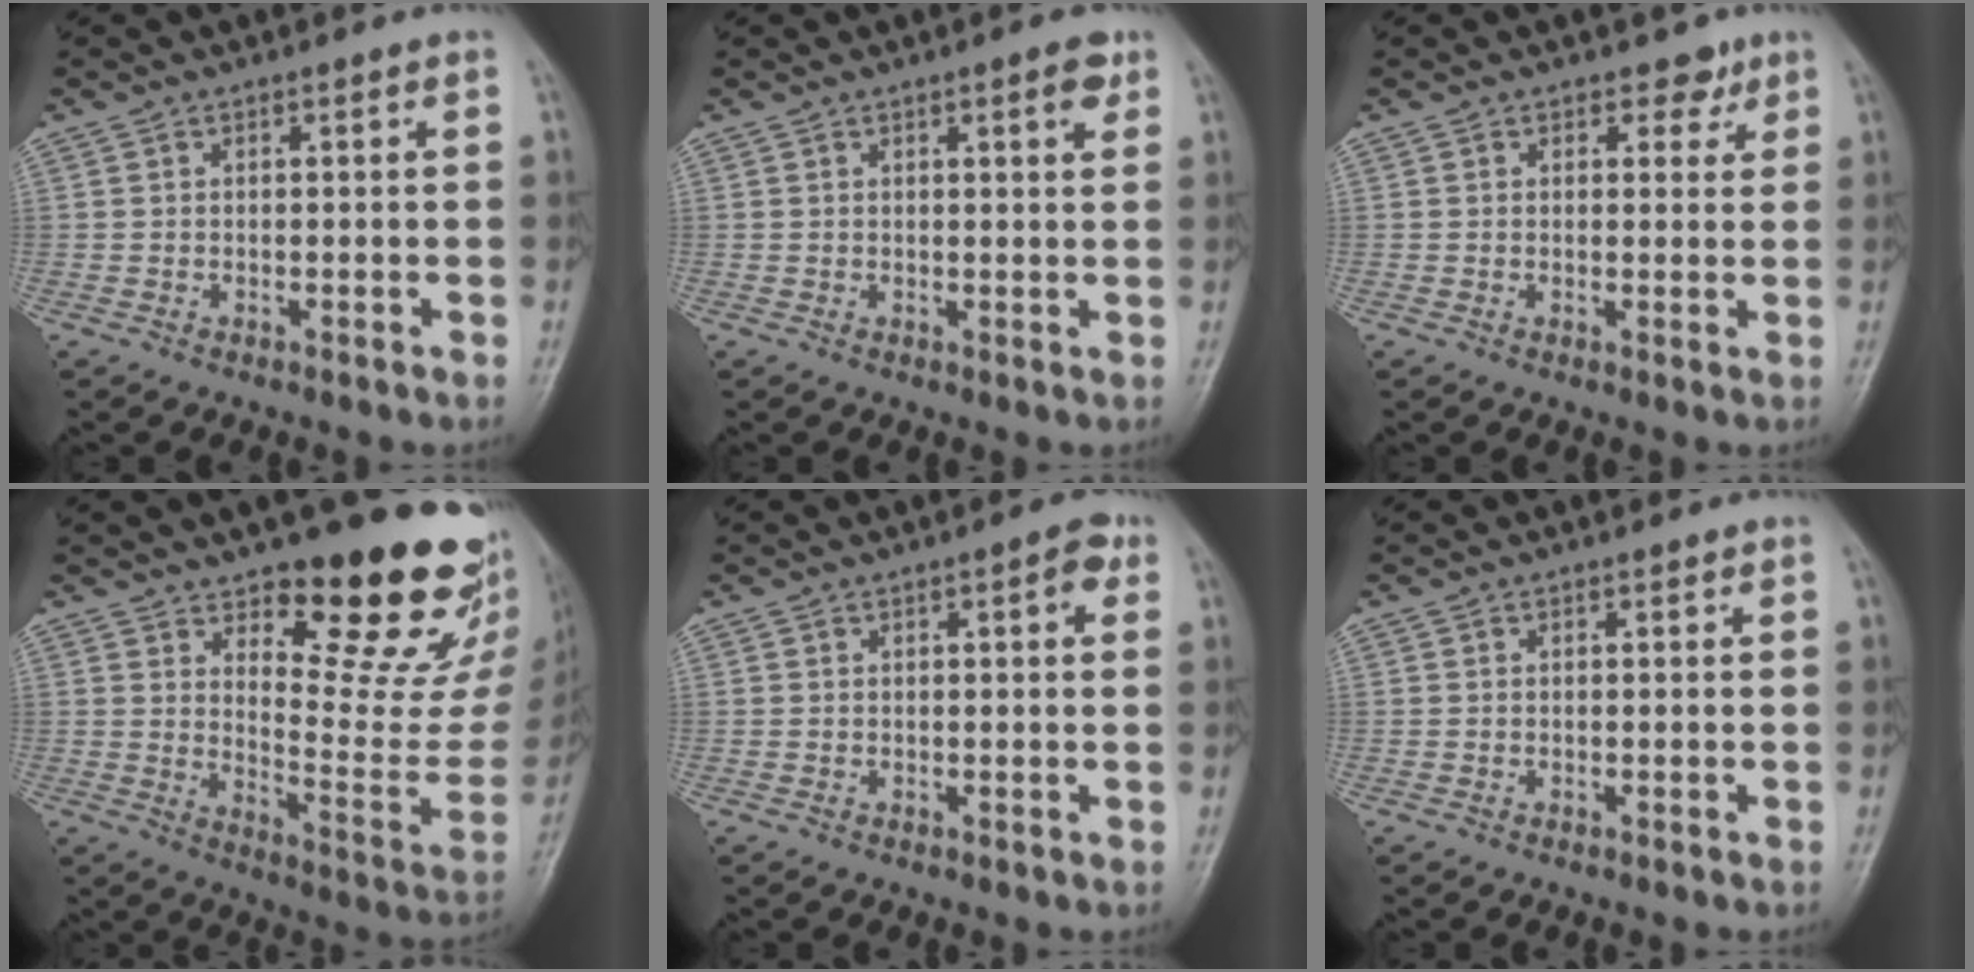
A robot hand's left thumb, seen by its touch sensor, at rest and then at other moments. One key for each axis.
{"total": 3.1, "fx": 1.7, "fy": 0.8, "fz": 2.5, "tx": -0.028, "ty": -0.006, "tz": 0.020}
{"total": 2.8, "fx": 1.8, "fy": 1.9, "fz": 1.0, "tx": 0.010, "ty": -0.008, "tz": 0.021}
{"total": 21.3, "fx": 14.5, "fy": 7.0, "fz": 14.0, "tx": -0.132, "ty": -0.121, "tz": 0.201}
{"total": 3.0, "fx": 1.1, "fy": 1.0, "fz": 2.6, "tx": -0.029, "ty": 0.002, "tz": 0.009}
{"total": 0.0}